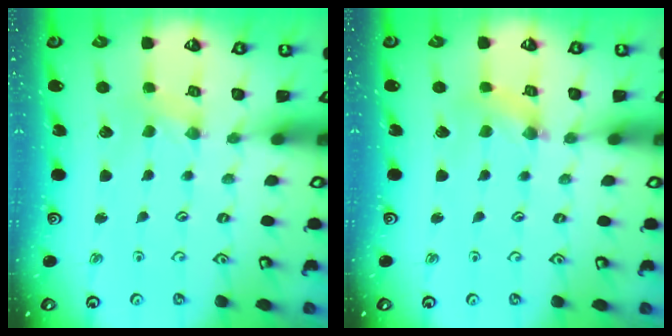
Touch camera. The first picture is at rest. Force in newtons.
{"total": 2.4, "press": 2.4, "slide": 0.4}